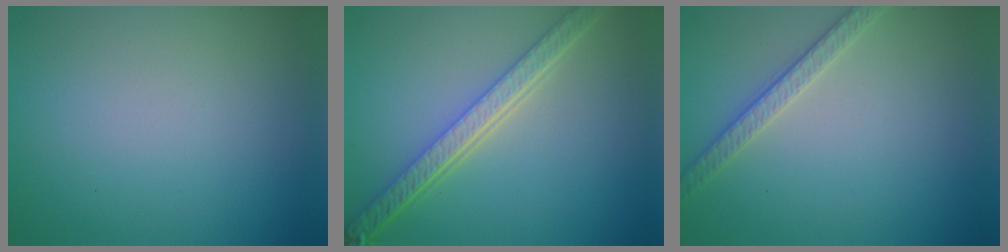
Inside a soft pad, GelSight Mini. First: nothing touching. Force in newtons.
{"total": 5.2, "press": 4.1, "slide": 3.3}
{"total": 2.7, "press": 2.6, "slide": 0.6}